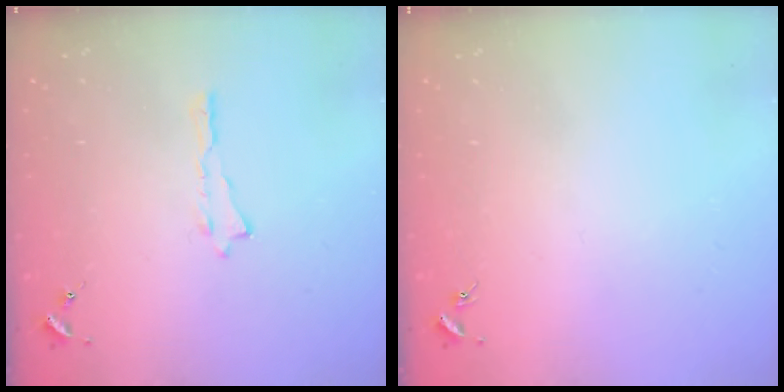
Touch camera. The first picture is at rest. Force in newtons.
{"total": 0.0}